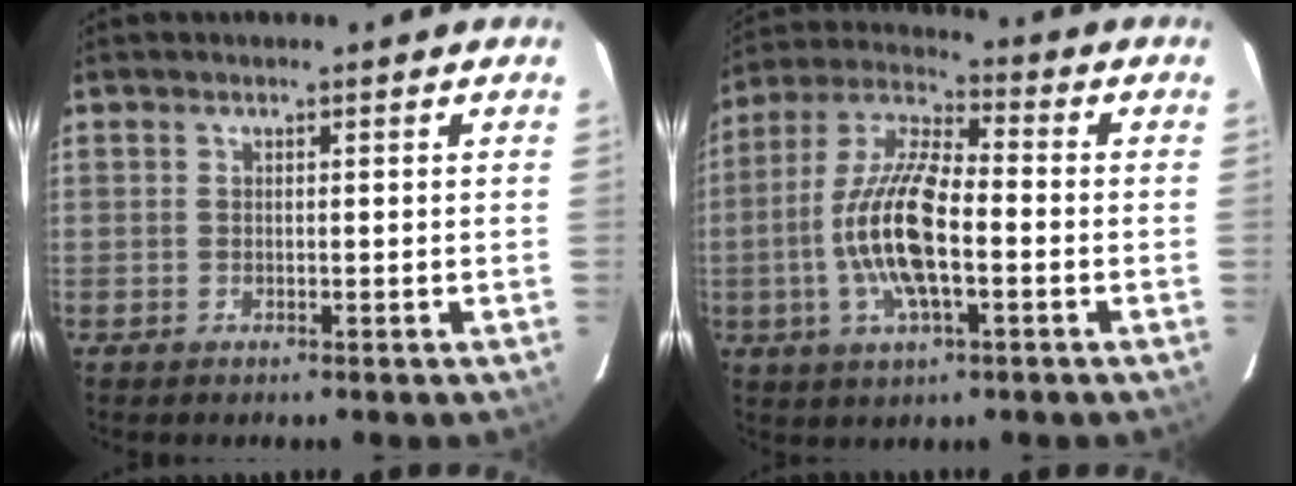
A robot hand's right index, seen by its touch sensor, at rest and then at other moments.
{"total": 14.6, "force": [-3.0, 4.9, 13.4], "torque": [-0.277, 0.001, -0.063]}